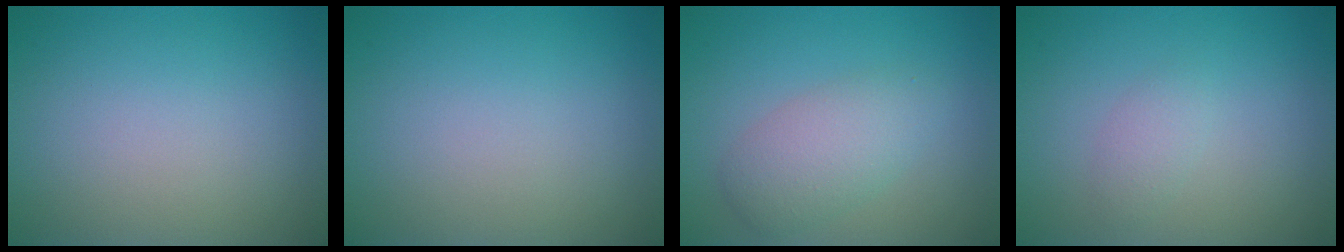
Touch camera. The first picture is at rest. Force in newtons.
{"total": 0.0}
{"total": 3.4, "press": 3.4, "slide": 0.2}
{"total": 1.2, "press": 1.2, "slide": 0.1}